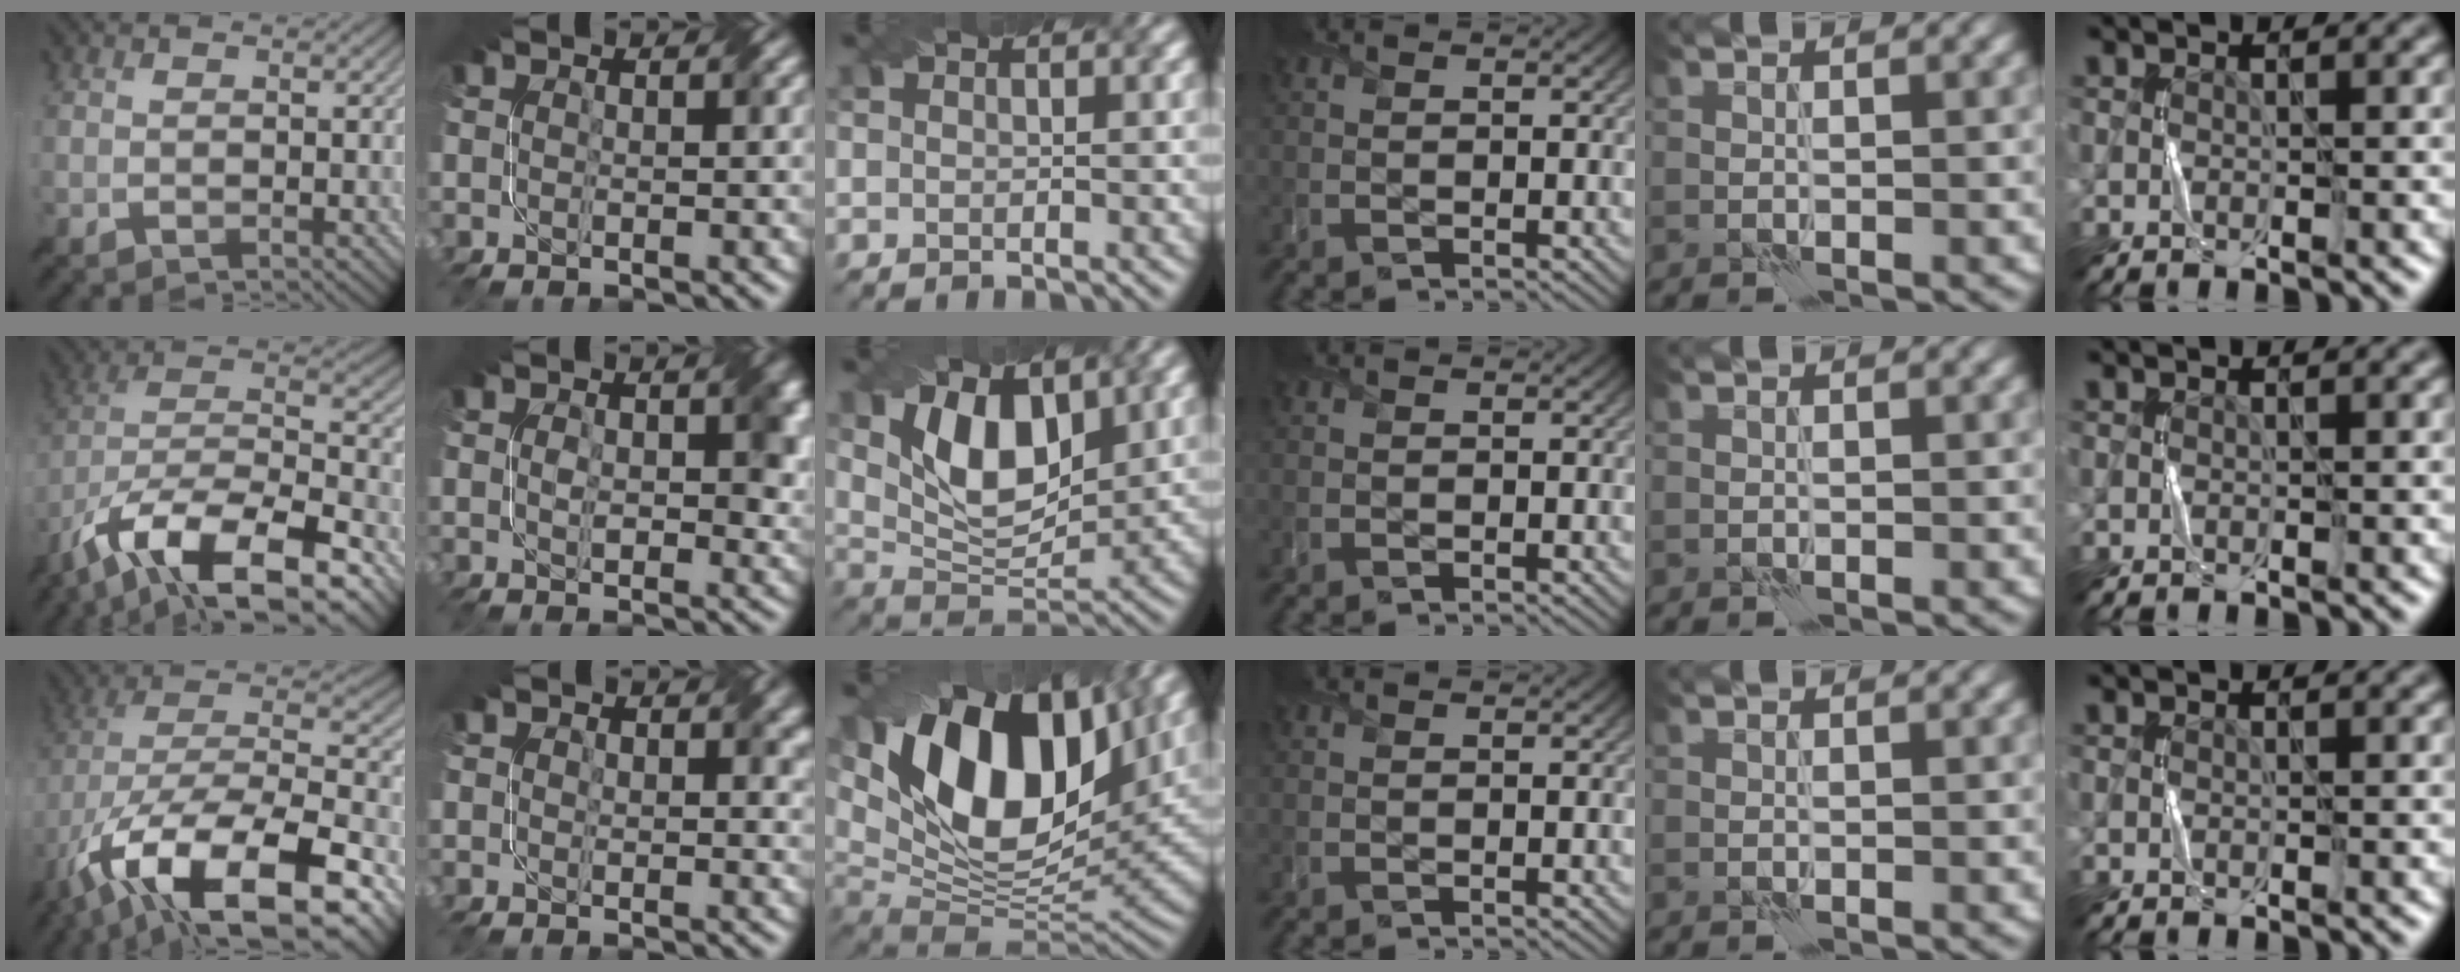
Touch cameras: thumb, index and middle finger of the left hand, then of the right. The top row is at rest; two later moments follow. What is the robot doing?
{"motion": "twist", "object": "screw"}